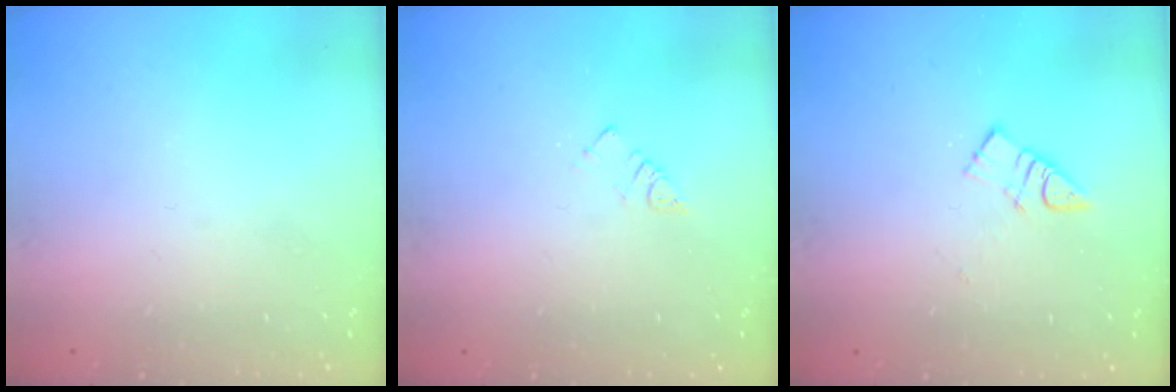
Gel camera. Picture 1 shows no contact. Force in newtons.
{"total": 2.3, "press": 2.3, "slide": 0.4}
{"total": 5.9, "press": 5.9, "slide": 0.1}